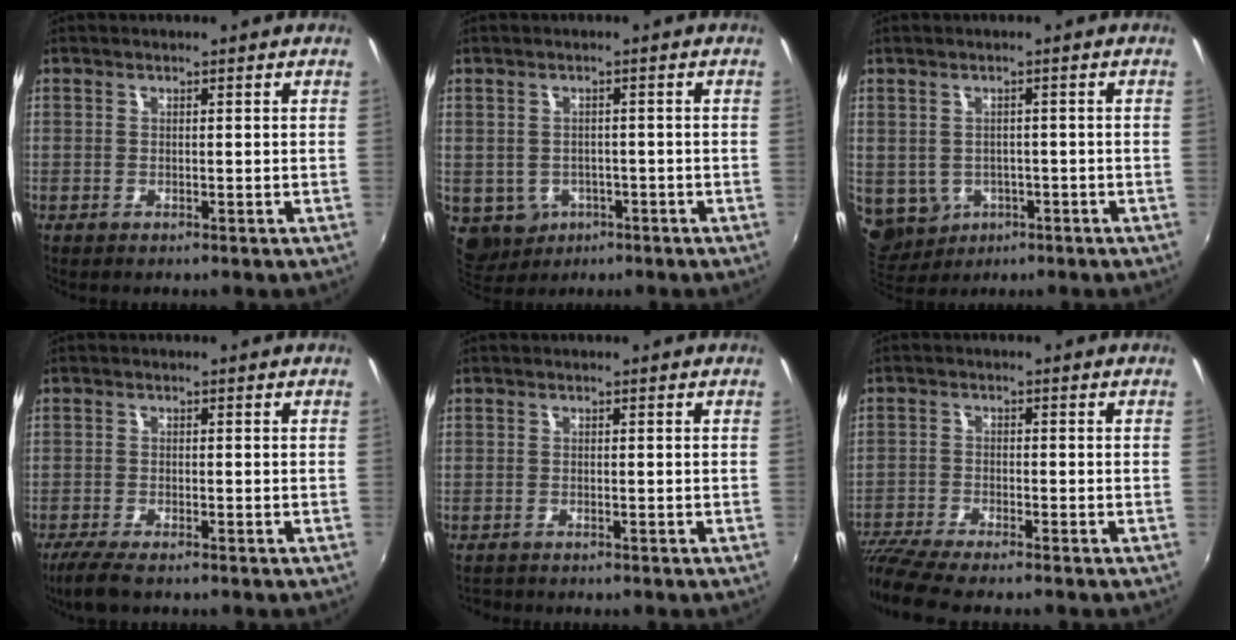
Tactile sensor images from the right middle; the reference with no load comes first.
{"total": 7.0, "force": [-2.3, 6.1, 2.5], "torque": [-0.069, -0.009, -0.016]}
{"total": 6.4, "force": [-1.8, 5.6, 2.4], "torque": [-0.064, -0.007, -0.011]}
{"total": 5.5, "force": [-4.3, 1.1, 3.2], "torque": [-0.084, -0.024, -0.082]}
{"total": 0.9, "force": [-0.9, 0.2, 0.1], "torque": [-0.006, -0.001, -0.016]}
{"total": 7.5, "force": [-6.8, 0.1, 3.2], "torque": [-0.087, -0.031, -0.126]}